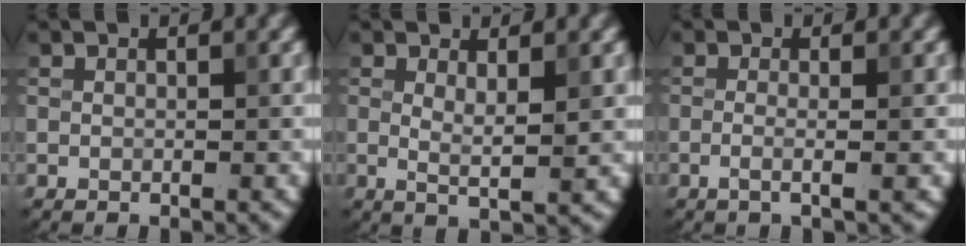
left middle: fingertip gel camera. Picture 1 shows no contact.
{"total": 2.0, "force": [0.5, 0.3, 1.9], "torque": [-0.032, -0.010, 0.010]}
{"total": 2.2, "force": [-0.3, 0.8, 2.1], "torque": [-0.026, -0.003, -0.019]}